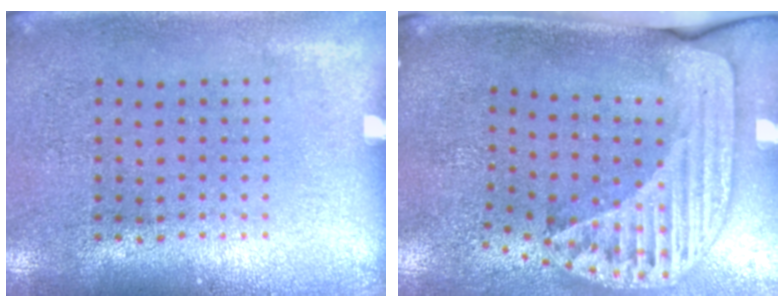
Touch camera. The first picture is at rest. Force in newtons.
{"total": 2.5, "press": 1.8, "slide": 1.8}